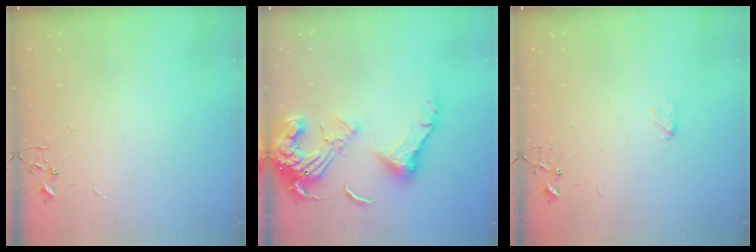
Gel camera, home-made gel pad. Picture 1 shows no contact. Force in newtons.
{"total": 17.5, "press": 17.4, "slide": 1.9}
{"total": 3.7, "press": 3.7, "slide": 0.5}